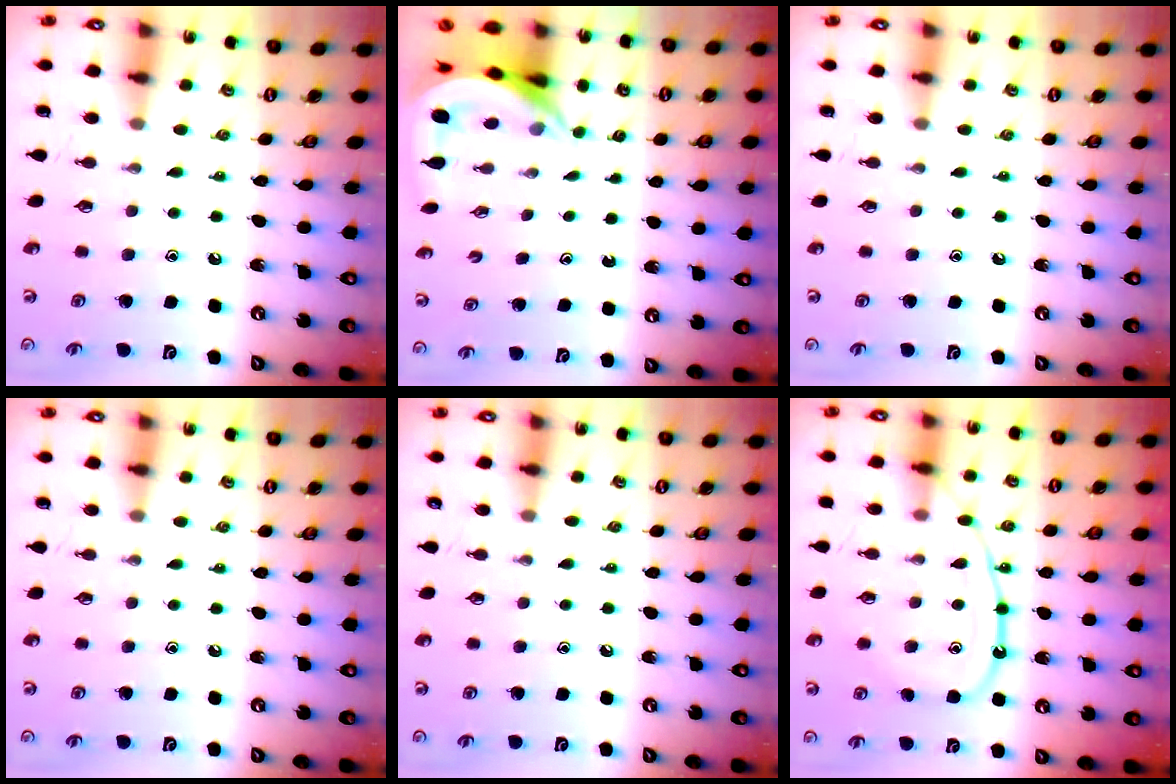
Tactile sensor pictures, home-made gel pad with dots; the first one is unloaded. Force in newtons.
{"total": 5.2, "press": 5.2, "slide": 0.5}
{"total": 0.0}
{"total": 0.0}
{"total": 3.6, "press": 3.6, "slide": 0.6}
{"total": 12.8, "press": 12.8, "slide": 1.4}